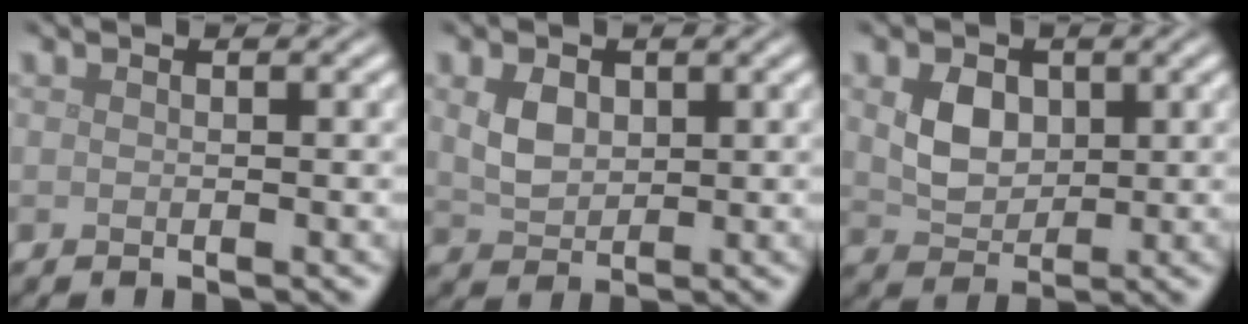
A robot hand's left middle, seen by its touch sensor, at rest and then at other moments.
{"total": 2.7, "force": [0.8, 2.0, 1.7], "torque": [-0.038, -0.001, 0.018]}
{"total": 3.5, "force": [0.9, 2.5, 2.1], "torque": [-0.045, -0.002, 0.017]}